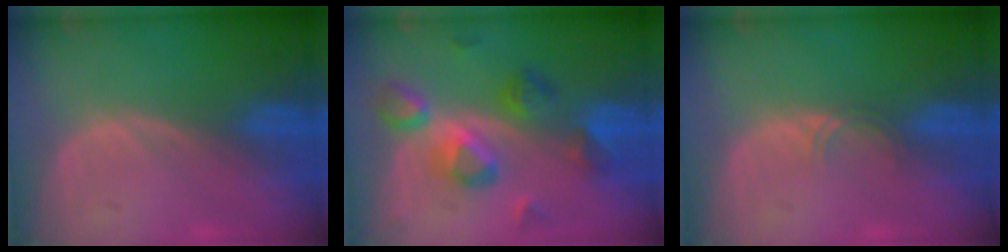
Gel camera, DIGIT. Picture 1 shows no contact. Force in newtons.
{"total": 7.6, "press": 7.6, "slide": 0.6}
{"total": 1.4, "press": 1.4, "slide": 0.2}